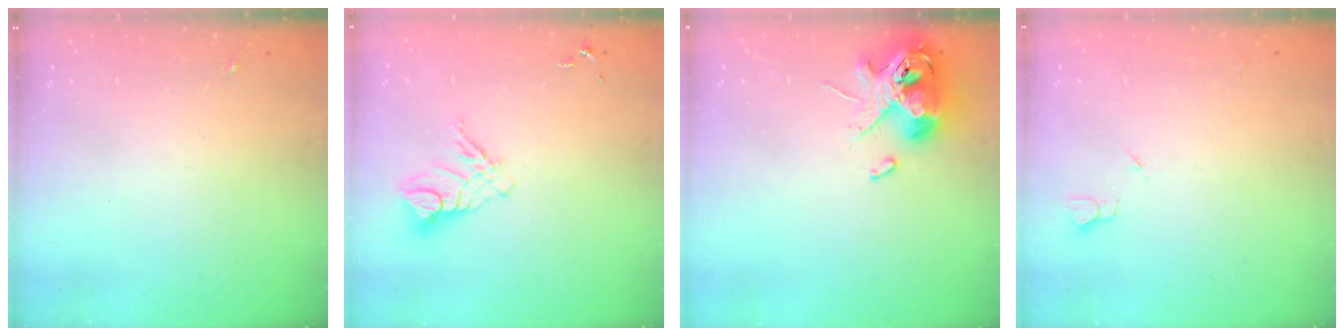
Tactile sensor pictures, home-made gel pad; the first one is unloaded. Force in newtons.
{"total": 9.9, "press": 9.8, "slide": 1.1}
{"total": 13.2, "press": 13.0, "slide": 2.3}
{"total": 2.7, "press": 2.6, "slide": 0.3}